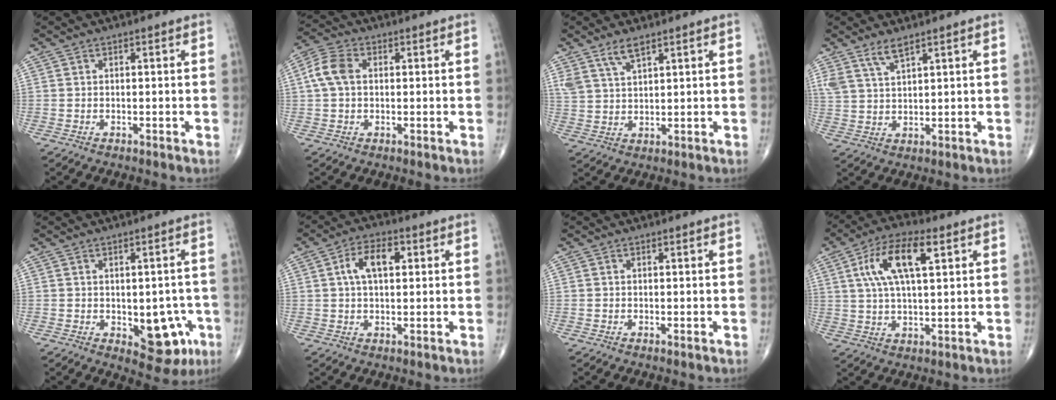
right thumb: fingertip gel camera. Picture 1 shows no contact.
{"total": 6.1, "force": [0.9, 4.2, 4.4], "torque": [-0.097, 0.017, 0.012]}
{"total": 4.8, "force": [3.4, 1.6, 2.9], "torque": [-0.057, -0.014, 0.073]}
{"total": 4.3, "force": [3.2, 1.1, 2.6], "torque": [-0.053, -0.014, 0.069]}
{"total": 9.3, "force": [-2.6, 5.2, 7.3], "torque": [-0.047, 0.006, -0.022]}
{"total": 7.3, "force": [1.8, 3.9, 5.9], "torque": [-0.103, 0.013, 0.029]}
{"total": 0.0}
{"total": 12.3, "force": [4.1, 4.8, 10.5], "torque": [-0.201, 0.009, 0.073]}